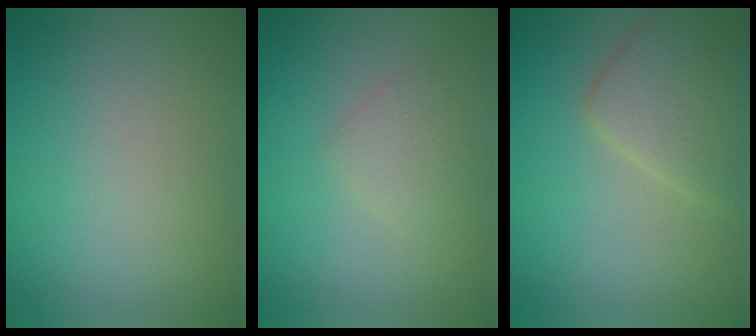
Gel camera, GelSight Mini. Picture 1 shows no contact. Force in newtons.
{"total": 1.6, "press": 1.6, "slide": 0.1}
{"total": 4.2, "press": 4.2, "slide": 0.4}